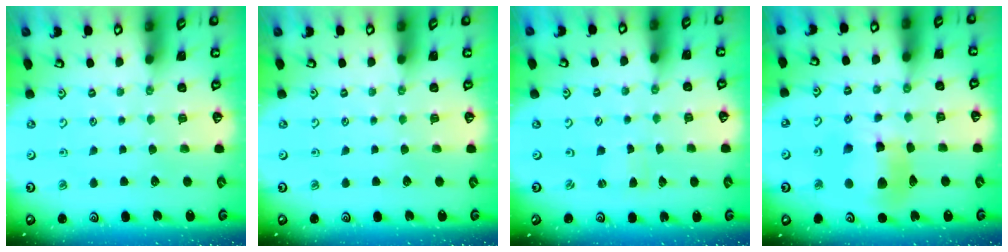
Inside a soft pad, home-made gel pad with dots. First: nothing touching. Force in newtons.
{"total": 0.0}
{"total": 0.5, "press": 0.5, "slide": 0.1}
{"total": 13.2, "press": 13.1, "slide": 1.6}